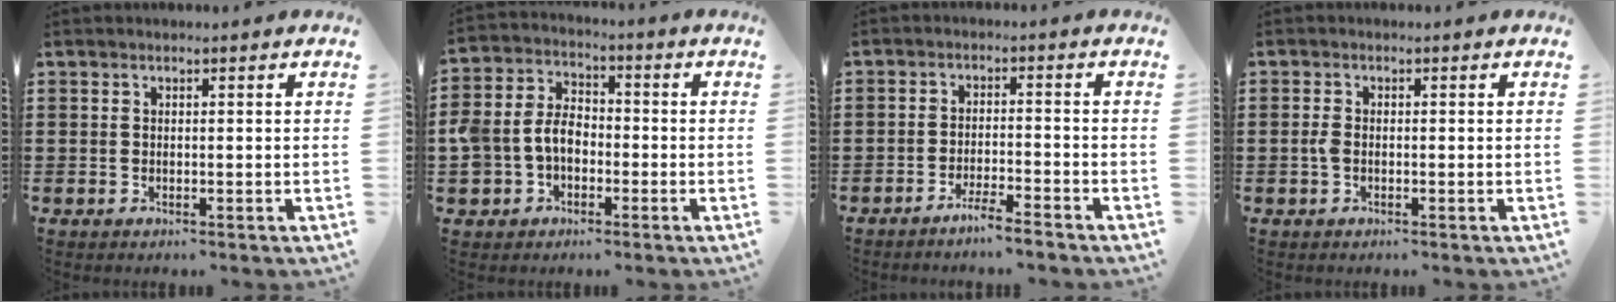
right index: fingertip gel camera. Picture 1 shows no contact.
{"total": 5.9, "force": [-1.6, 4.6, 3.2], "torque": [-0.096, 0.007, -0.037]}
{"total": 3.5, "force": [-3.2, -0.3, 1.2], "torque": [-0.021, 0.001, -0.063]}
{"total": 1.5, "force": [-0.4, 0.8, 1.2], "torque": [-0.031, -0.002, -0.011]}